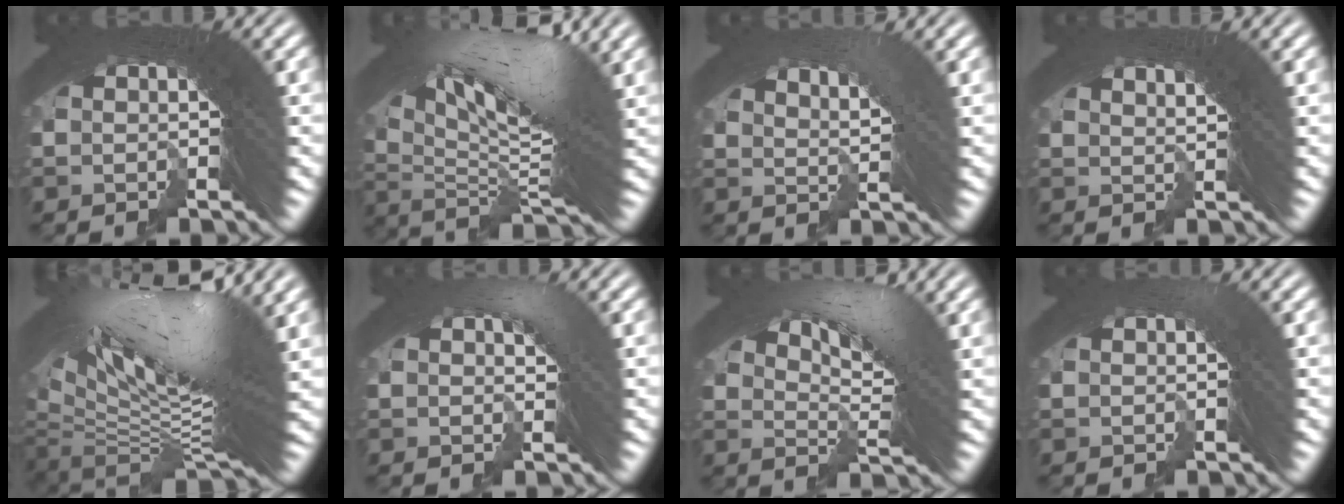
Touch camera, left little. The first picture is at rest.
{"total": 10.9, "force": [3.4, 3.4, 9.8], "torque": [-0.153, 0.009, 0.058]}
{"total": 3.5, "force": [2.8, -0.9, 1.9], "torque": [-0.015, 0.008, 0.051]}
{"total": 3.2, "force": [2.6, -1.1, 1.6], "torque": [-0.008, 0.012, 0.046]}
{"total": 15.1, "force": [2.2, 6.6, 13.4], "torque": [-0.217, -0.003, 0.043]}
{"total": 0.7, "force": [0.3, 0.1, 0.6], "torque": [-0.001, 0.004, 0.004]}
{"total": 4.5, "force": [3.0, -0.3, 3.4], "torque": [-0.037, 0.004, 0.056]}
{"total": 0.6, "force": [-0.5, -0.3, -0.3], "torque": [0.012, 0.006, -0.013]}